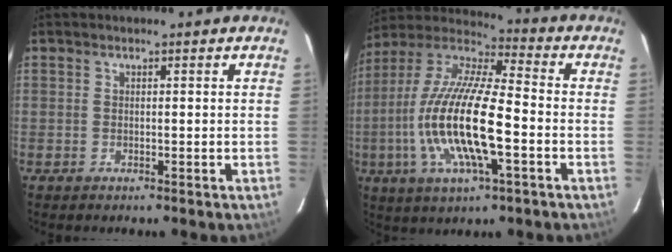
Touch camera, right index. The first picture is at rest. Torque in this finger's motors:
{"motor_torque": [1.37, -0.77, 1.06, 0.21]}